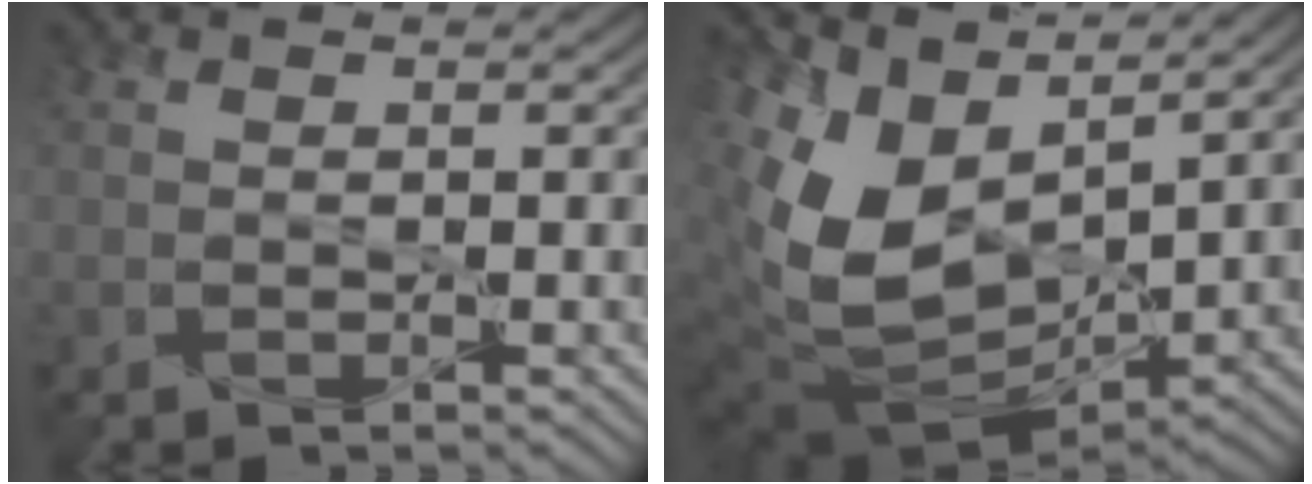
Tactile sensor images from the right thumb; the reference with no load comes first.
{"total": 14.3, "force": [3.4, 9.0, 10.6], "torque": [-0.261, -0.006, 0.075]}